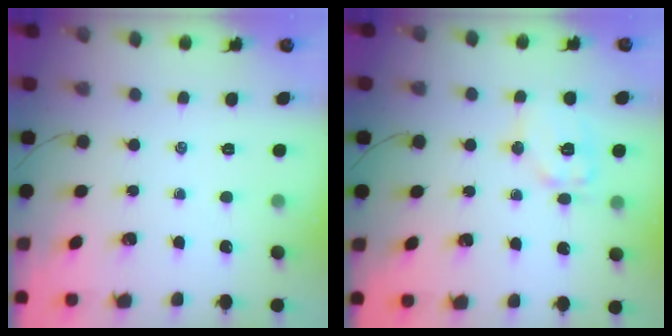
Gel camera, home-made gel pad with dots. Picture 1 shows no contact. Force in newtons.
{"total": 10.6, "press": 10.6, "slide": 0.7}